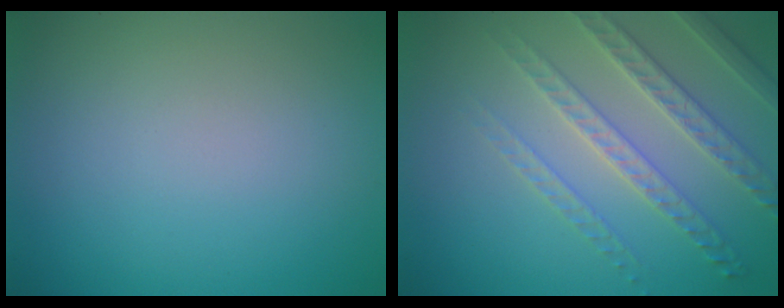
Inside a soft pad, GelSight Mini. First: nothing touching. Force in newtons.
{"total": 4.1, "press": 3.6, "slide": 2.1}